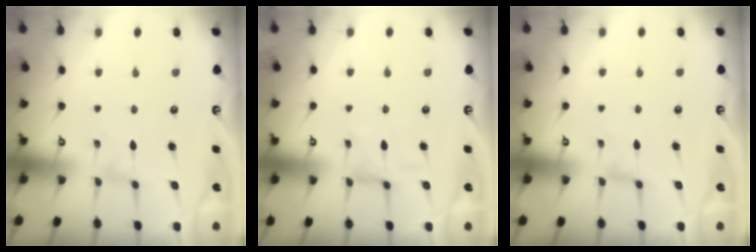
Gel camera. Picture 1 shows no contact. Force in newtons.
{"total": 3.3, "press": 3.3, "slide": 0.5}
{"total": 1.4, "press": 1.3, "slide": 0.4}